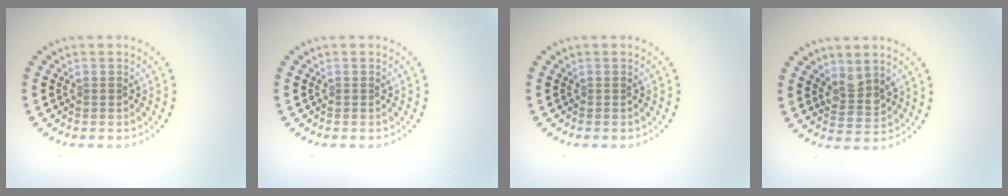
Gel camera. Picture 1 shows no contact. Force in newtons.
{"total": 0.0}
{"total": 0.0}
{"total": 2.4, "press": 2.2, "slide": 0.9}